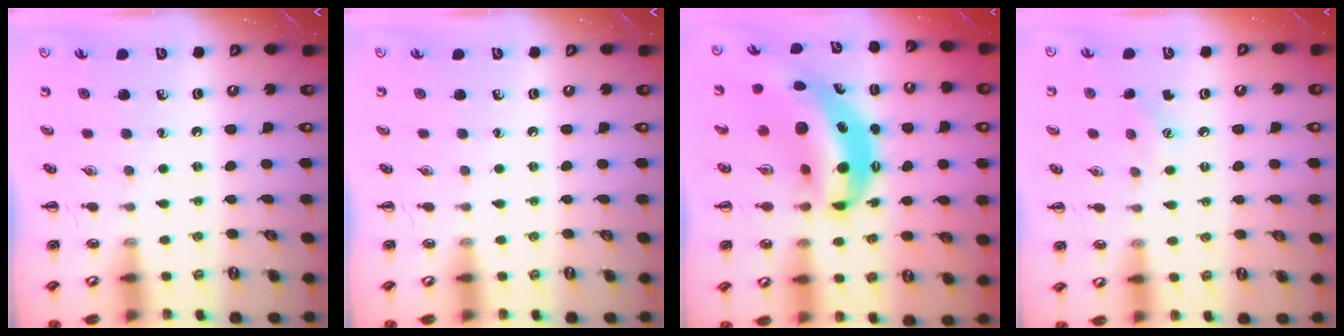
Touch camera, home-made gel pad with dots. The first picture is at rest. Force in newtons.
{"total": 0.0}
{"total": 10.2, "press": 9.9, "slide": 2.4}
{"total": 5.9, "press": 5.7, "slide": 1.5}